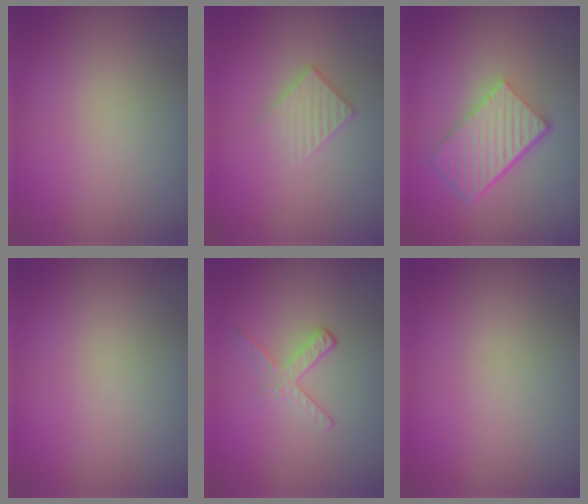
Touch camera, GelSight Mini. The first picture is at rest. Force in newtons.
{"total": 2.1, "press": 2.0, "slide": 0.3}
{"total": 5.7, "press": 3.9, "slide": 4.2}
{"total": 0.0}
{"total": 1.9, "press": 1.1, "slide": 1.6}
{"total": 0.0}